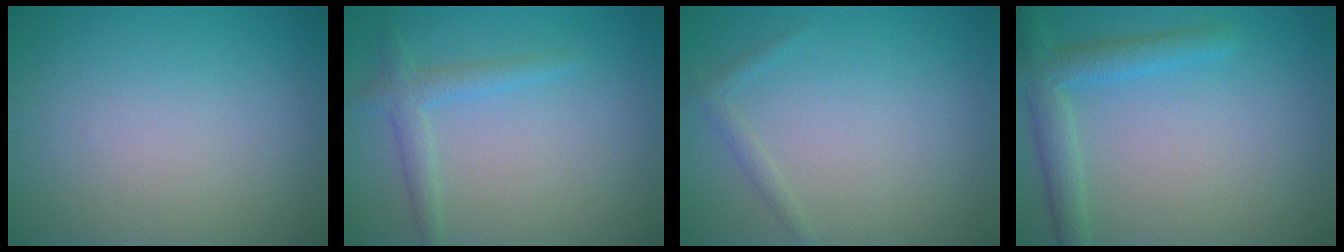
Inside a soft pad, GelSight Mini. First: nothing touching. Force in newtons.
{"total": 2.1, "press": 2.1, "slide": 0.1}
{"total": 1.0, "press": 1.0, "slide": 0.0}
{"total": 3.3, "press": 3.3, "slide": 0.2}